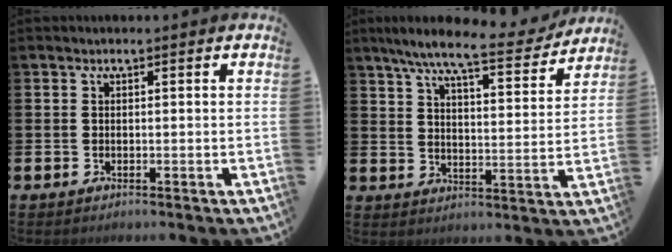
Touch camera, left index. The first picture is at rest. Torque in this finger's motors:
{"motor_torque": [1.08, -1.06, 0.85, 0.21]}